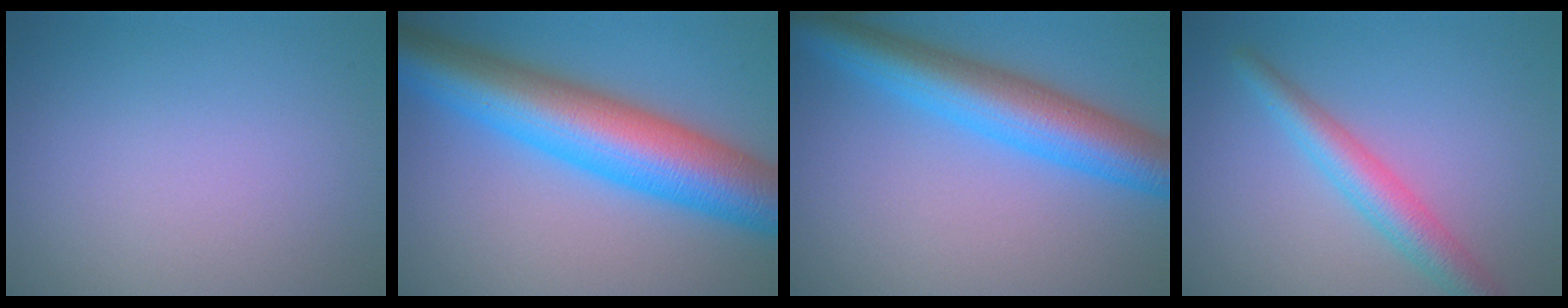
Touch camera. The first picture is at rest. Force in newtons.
{"total": 11.6, "press": 11.6, "slide": 0.1}
{"total": 7.6, "press": 7.6, "slide": 0.3}
{"total": 3.7, "press": 3.7, "slide": 0.1}